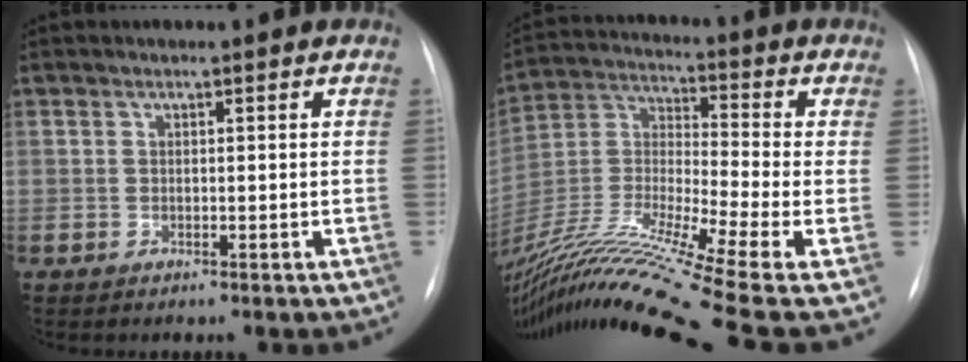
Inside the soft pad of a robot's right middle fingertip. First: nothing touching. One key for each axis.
{"total": 23.8, "fx": -17.3, "fy": -0.8, "fz": 16.3, "tx": -0.330, "ty": -0.031, "tz": -0.320}